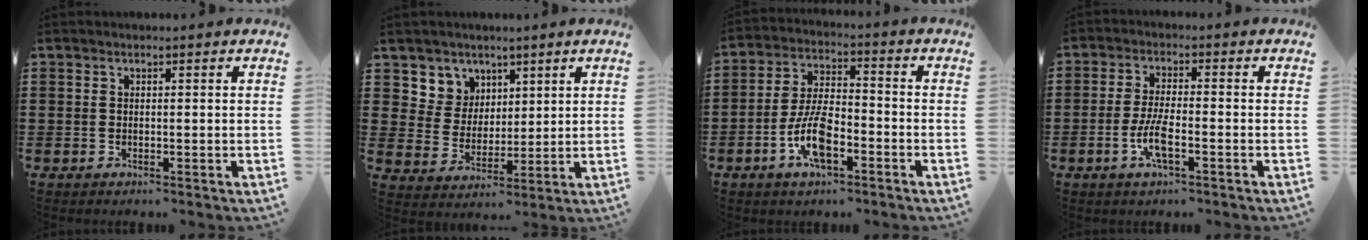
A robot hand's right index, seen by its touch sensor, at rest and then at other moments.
{"total": 6.1, "force": [3.5, 5.0, -0.2], "torque": [-0.034, -0.005, 0.067]}
{"total": 8.6, "force": [-3.5, 3.4, 7.1], "torque": [-0.156, -0.006, -0.065]}
{"total": 4.6, "force": [-1.8, 0.8, 4.2], "torque": [-0.091, -0.008, -0.036]}